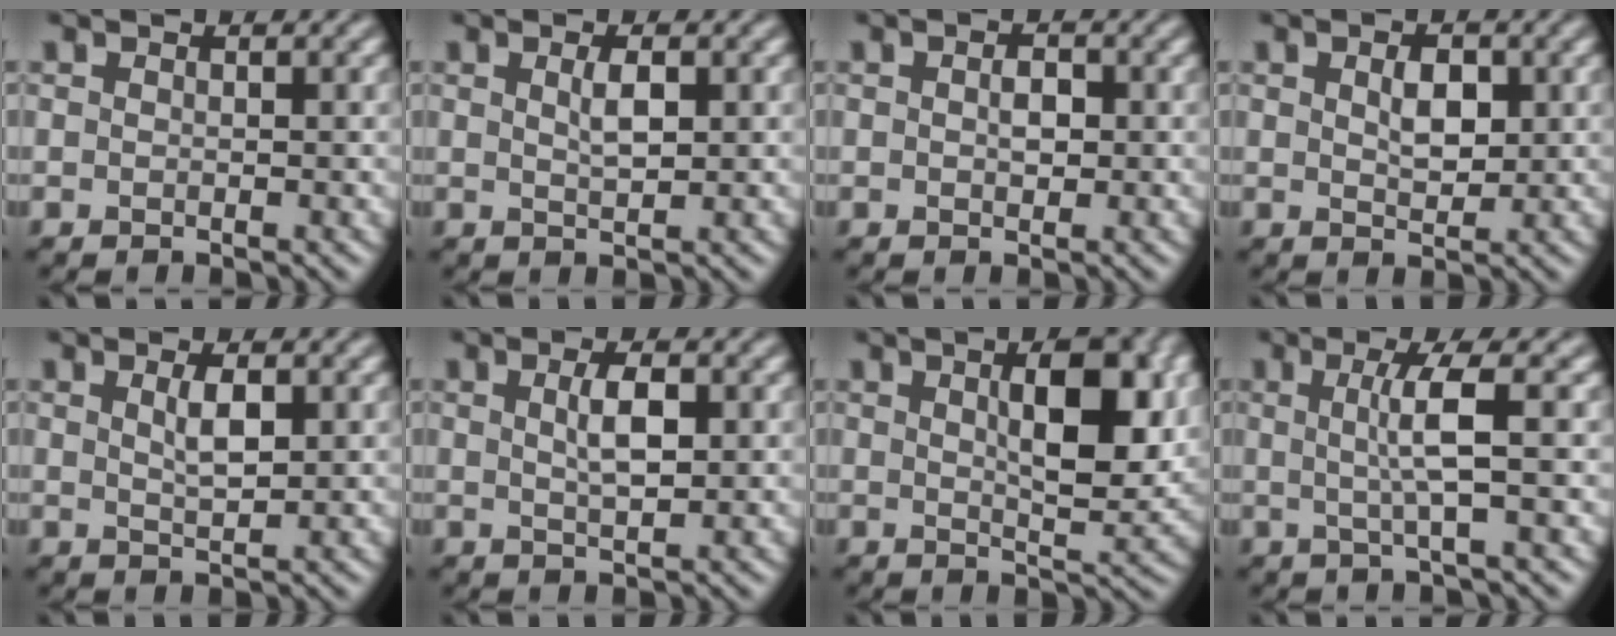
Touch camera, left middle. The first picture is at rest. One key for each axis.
{"total": 1.8, "fx": 0.6, "fy": 0.5, "fz": 1.6, "tx": -0.031, "ty": 0.001, "tz": 0.013}
{"total": 1.6, "fx": 0.1, "fy": 0.9, "fz": 1.3, "tx": -0.020, "ty": 0.002, "tz": 0.000}
{"total": 2.5, "fx": 0.7, "fy": 1.3, "fz": 2.0, "tx": -0.036, "ty": 0.001, "tz": 0.012}
{"total": 2.1, "fx": 0.8, "fy": 0.6, "fz": 1.9, "tx": -0.036, "ty": 0.001, "tz": 0.015}
{"total": 2.7, "fx": 0.7, "fy": 0.8, "fz": 2.5, "tx": -0.047, "ty": 0.003, "tz": 0.014}
{"total": 7.1, "fx": 2.0, "fy": 2.2, "fz": 6.5, "tx": -0.088, "ty": 0.003, "tz": 0.033}
{"total": 3.8, "fx": 0.4, "fy": 0.5, "fz": 3.8, "tx": -0.071, "ty": 0.001, "tz": 0.004}